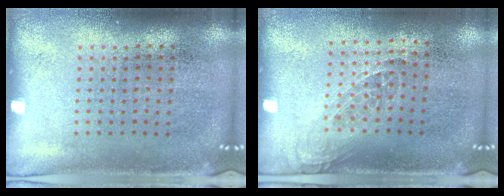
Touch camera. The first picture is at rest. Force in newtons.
{"total": 1.2, "press": 1.0, "slide": 0.7}